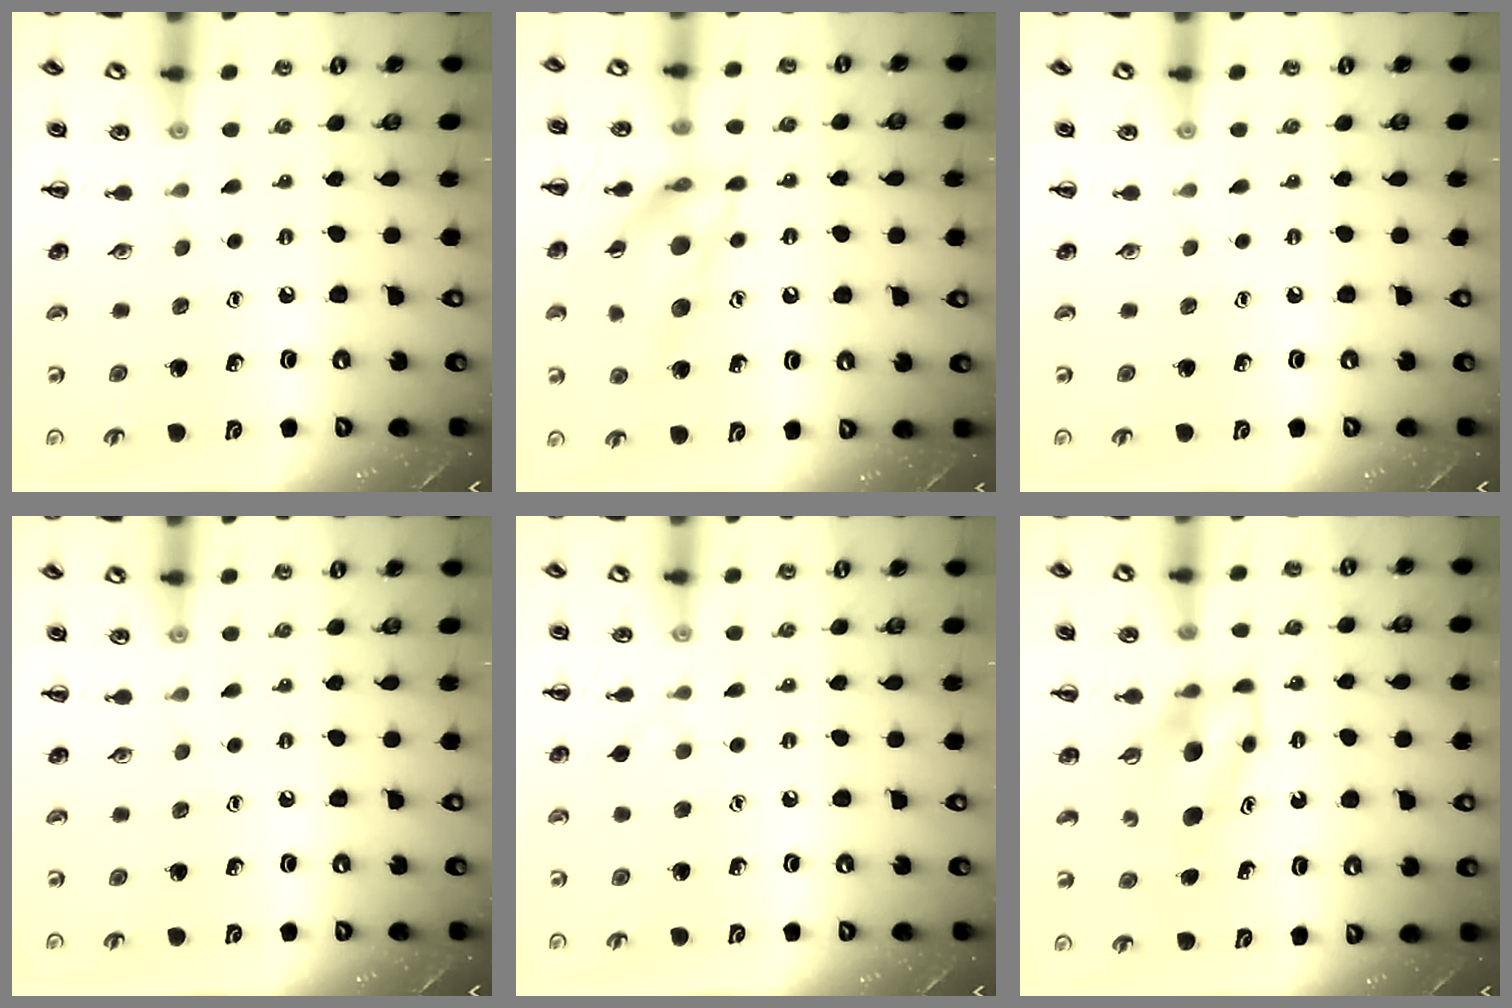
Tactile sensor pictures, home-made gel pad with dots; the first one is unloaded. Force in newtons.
{"total": 16.7, "press": 16.2, "slide": 4.1}
{"total": 0.0}
{"total": 0.0}
{"total": 2.9, "press": 2.7, "slide": 1.2}
{"total": 6.3, "press": 6.2, "slide": 1.0}